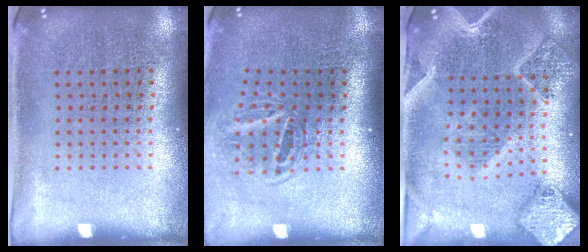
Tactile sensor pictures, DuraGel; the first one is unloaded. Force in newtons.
{"total": 1.8, "press": 1.2, "slide": 1.4}
{"total": 2.9, "press": 2.5, "slide": 1.4}